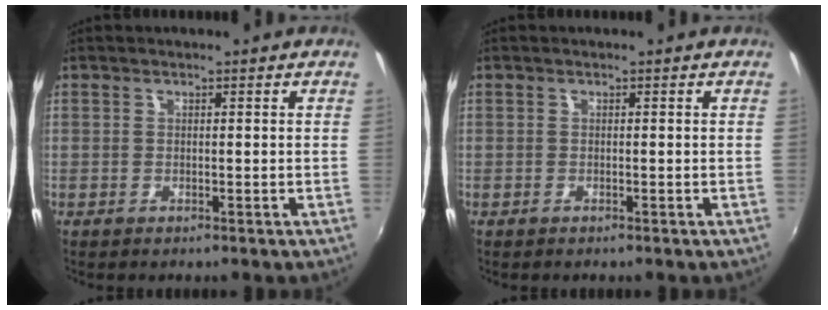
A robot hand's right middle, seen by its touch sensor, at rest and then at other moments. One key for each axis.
{"total": 0.0}